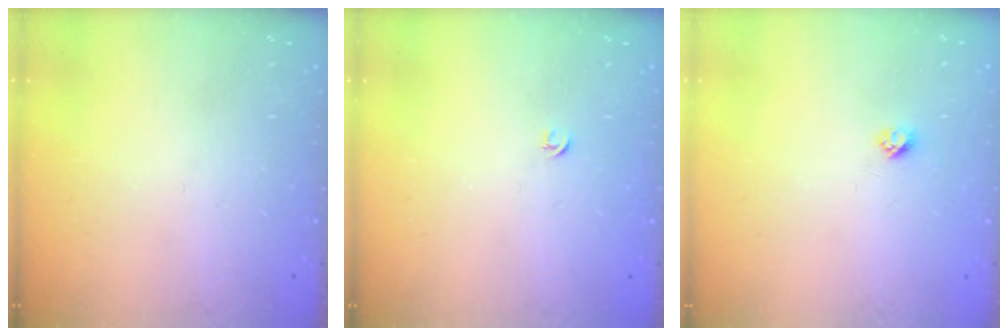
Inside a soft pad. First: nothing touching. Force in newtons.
{"total": 2.7, "press": 2.6, "slide": 0.6}
{"total": 2.7, "press": 2.6, "slide": 0.3}